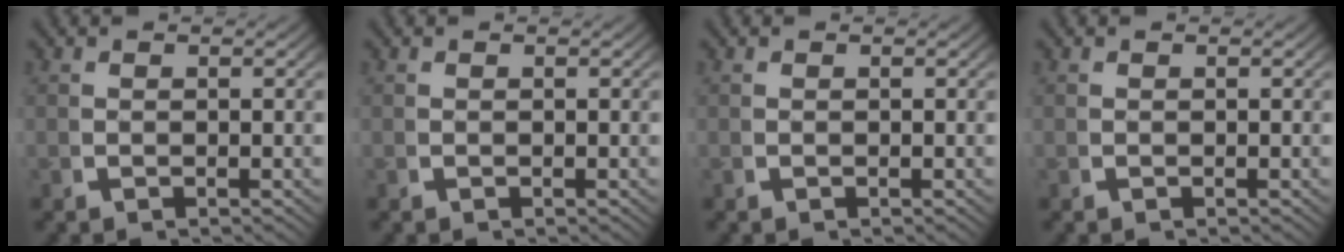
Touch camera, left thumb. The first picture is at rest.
{"total": 0.0}
{"total": 0.0}
{"total": 0.0}